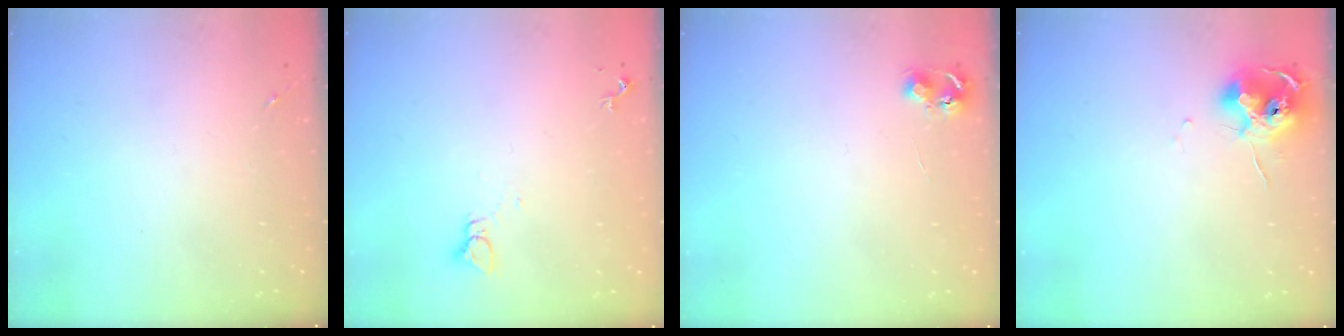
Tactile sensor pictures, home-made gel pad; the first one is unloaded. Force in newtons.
{"total": 2.2, "press": 2.2, "slide": 0.1}
{"total": 5.3, "press": 5.3, "slide": 0.5}
{"total": 10.4, "press": 10.3, "slide": 0.7}